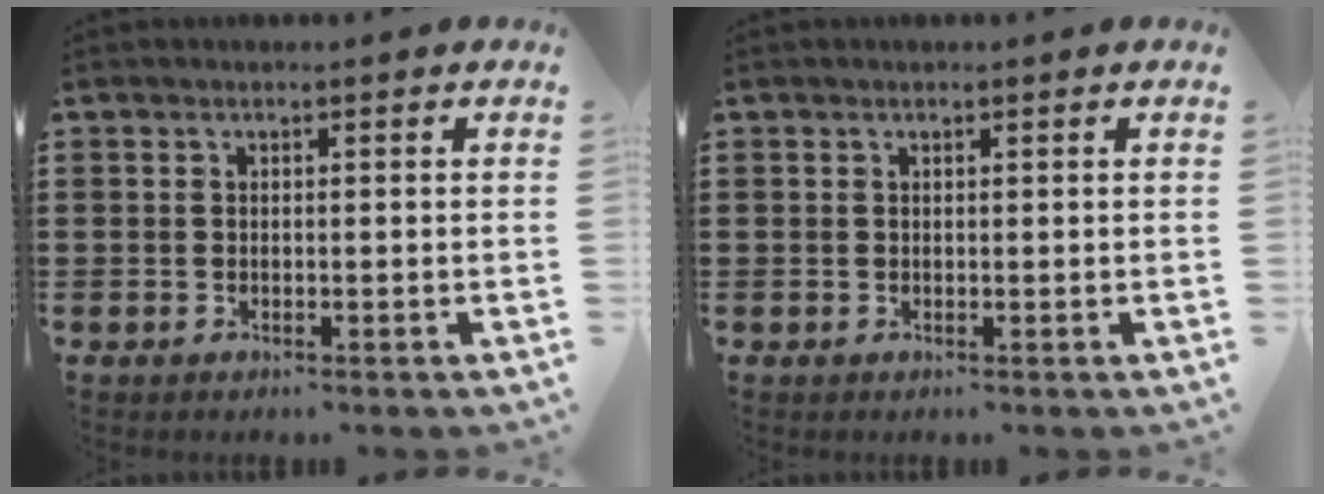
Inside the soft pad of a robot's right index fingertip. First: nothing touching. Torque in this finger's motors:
{"motor_torque": [0.20, 0.16, 0.01, 0.00]}